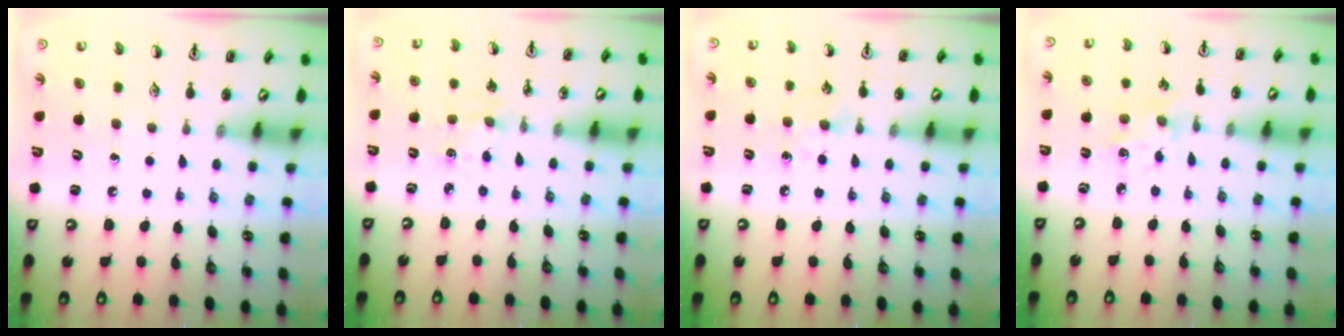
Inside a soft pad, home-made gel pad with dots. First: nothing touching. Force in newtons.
{"total": 2.8, "press": 2.8, "slide": 0.3}
{"total": 6.4, "press": 6.4, "slide": 0.8}
{"total": 2.5, "press": 2.4, "slide": 0.4}